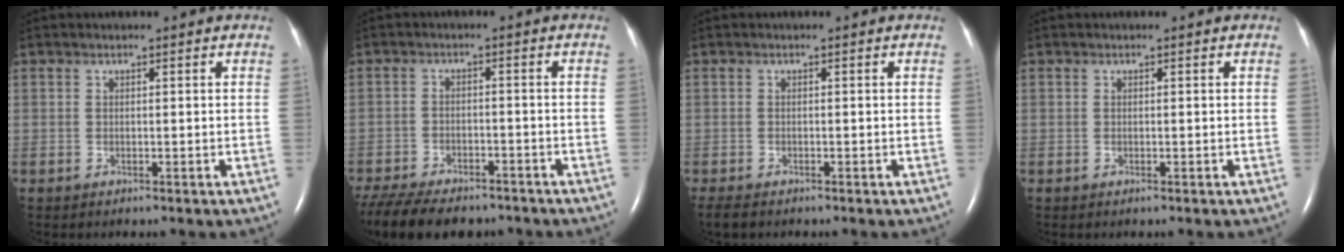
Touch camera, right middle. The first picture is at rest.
{"total": 16.6, "force": [-13.4, 6.4, 7.6], "torque": [-0.196, -0.023, -0.192]}
{"total": 2.1, "force": [-1.7, 0.7, 1.1], "torque": [-0.024, -0.007, -0.025]}
{"total": 0.0}